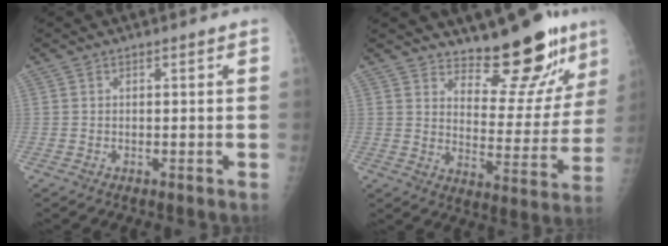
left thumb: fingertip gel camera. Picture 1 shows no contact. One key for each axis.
{"total": 15.1, "fx": 12.1, "fy": 5.0, "fz": 7.5, "tx": -0.055, "ty": -0.105, "tz": 0.177}